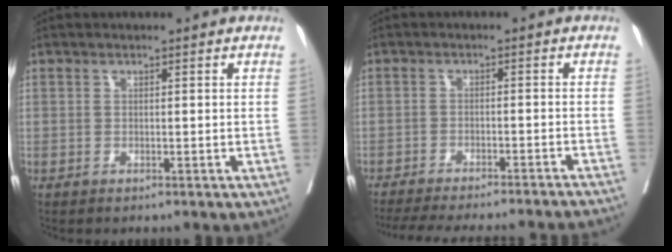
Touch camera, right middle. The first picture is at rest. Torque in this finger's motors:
{"motor_torque": [1.02, -1.12, 0.08, 0.06]}